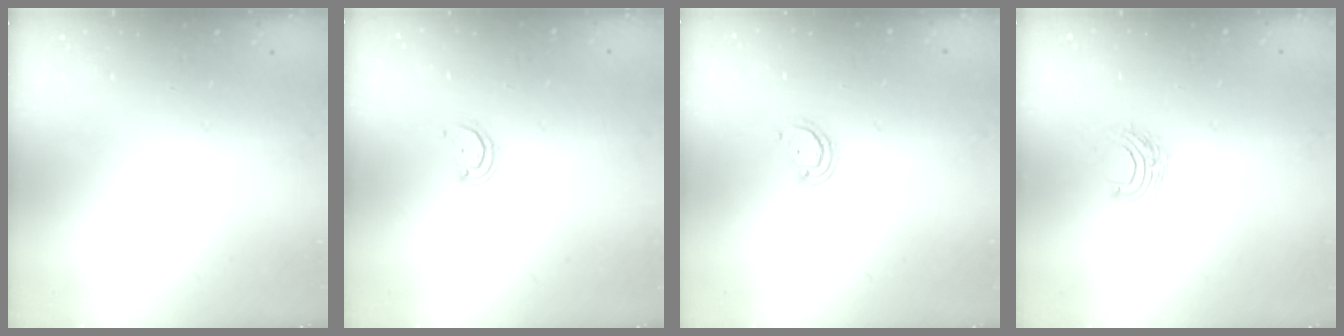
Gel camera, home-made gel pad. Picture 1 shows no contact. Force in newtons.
{"total": 2.2, "press": 2.2, "slide": 0.2}
{"total": 3.6, "press": 3.6, "slide": 0.3}
{"total": 6.0, "press": 5.9, "slide": 0.6}